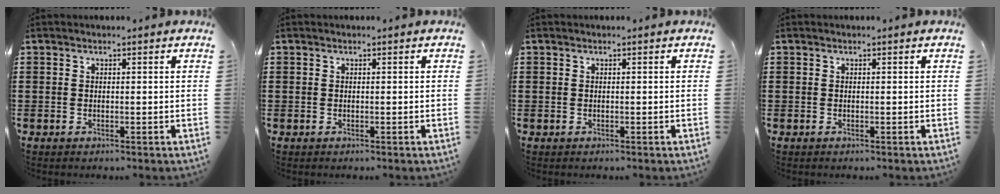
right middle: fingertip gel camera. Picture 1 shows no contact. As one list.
[{"total": 0.0}, {"total": 0.0}, {"total": 0.0}]